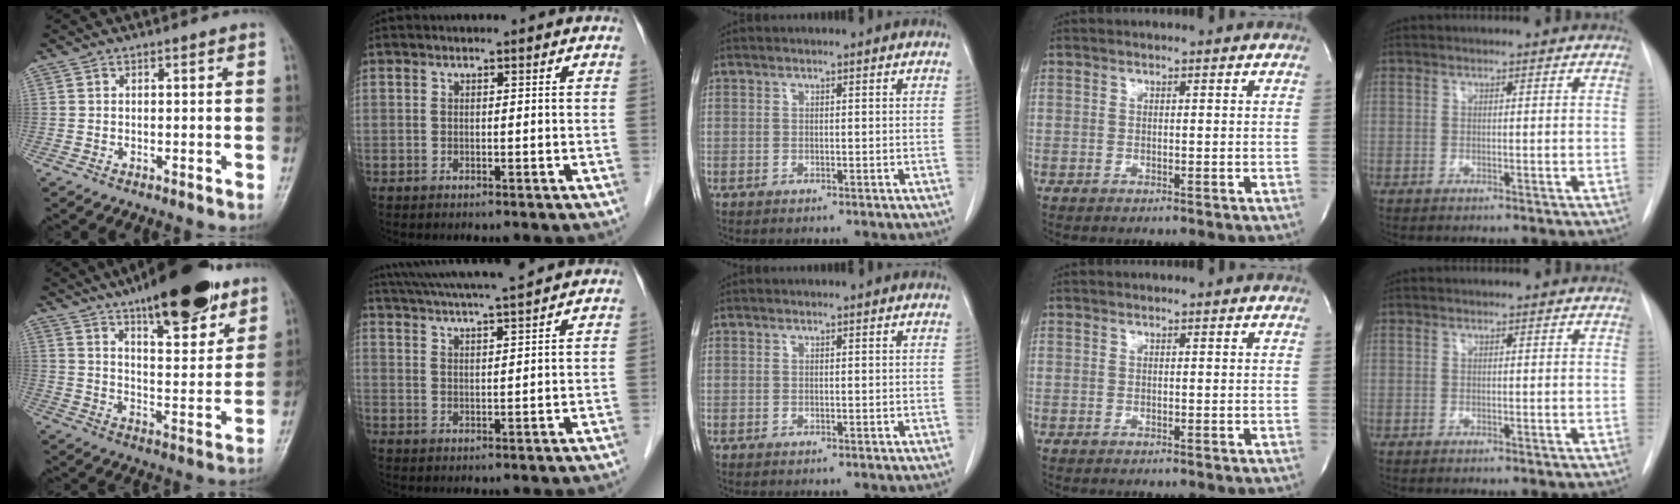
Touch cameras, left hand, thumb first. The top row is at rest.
{"thumb": {"total": 20.8, "force": [14.1, 6.7, 13.7], "torque": [-0.165, -0.061, 0.214]}, "index": {"total": 12.6, "force": [11.2, -0.3, 5.7], "torque": [-0.106, 0.025, 0.172]}}